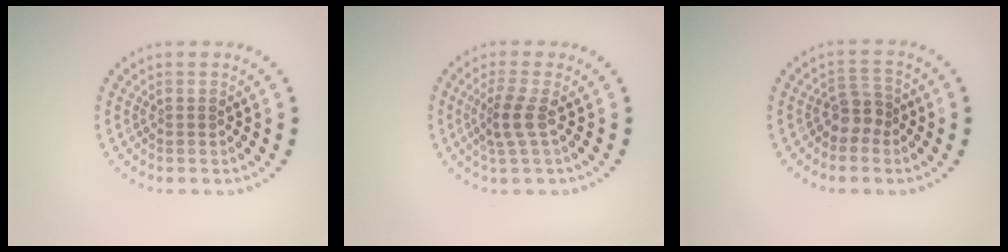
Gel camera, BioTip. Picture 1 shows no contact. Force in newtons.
{"total": 2.2, "press": 1.8, "slide": 1.4}
{"total": 2.1, "press": 1.6, "slide": 1.4}